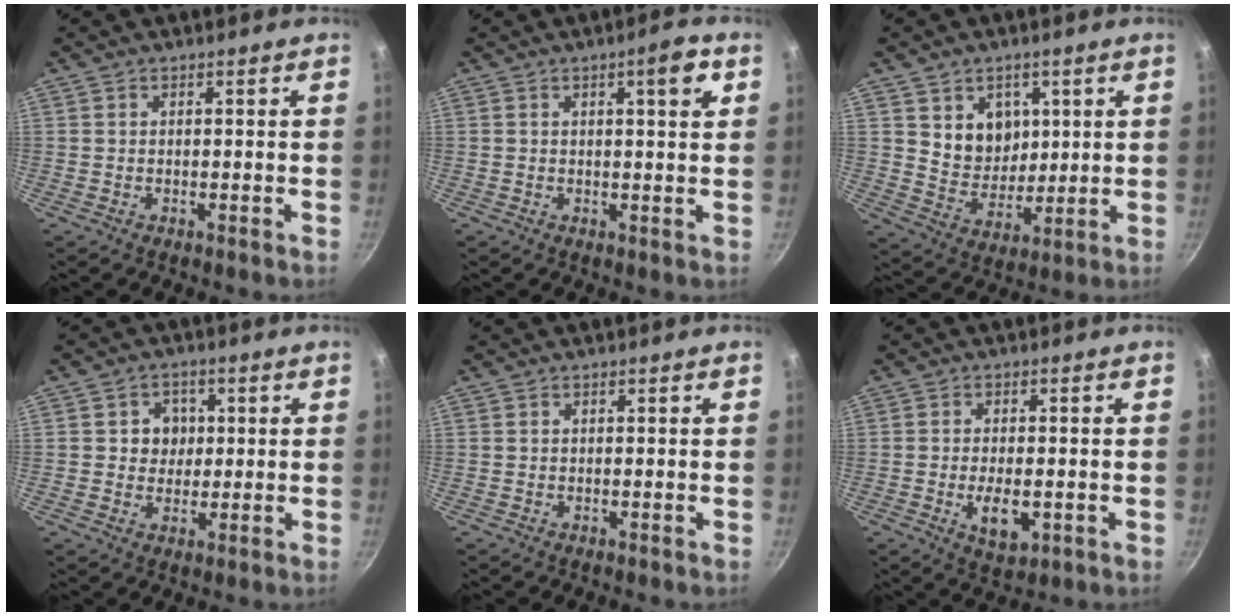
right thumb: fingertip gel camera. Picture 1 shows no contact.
{"total": 5.2, "force": [1.9, 1.1, 4.7], "torque": [-0.055, 0.000, 0.023]}
{"total": 8.9, "force": [2.8, 7.6, 3.8], "torque": [-0.031, -0.024, 0.057]}
{"total": 4.8, "force": [0.7, 4.5, 1.8], "torque": [0.006, -0.001, 0.006]}
{"total": 0.0}
{"total": 6.3, "force": [-1.5, 3.1, 5.3], "torque": [-0.087, -0.002, -0.019]}